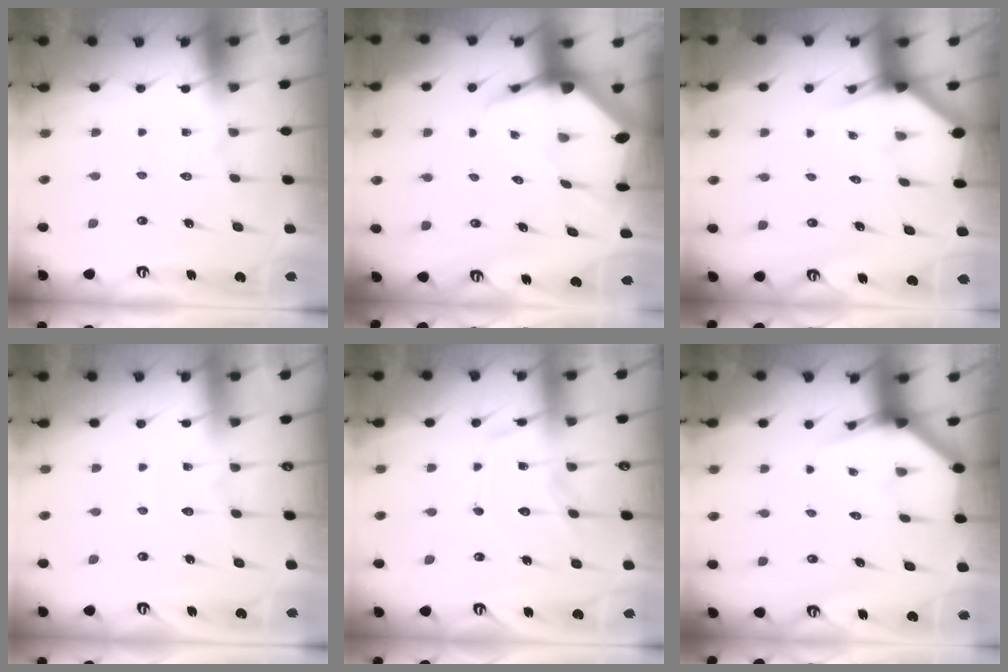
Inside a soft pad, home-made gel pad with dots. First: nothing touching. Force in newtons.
{"total": 5.4, "press": 5.3, "slide": 0.5}
{"total": 2.9, "press": 2.9, "slide": 0.1}
{"total": 3.7, "press": 3.7, "slide": 0.4}
{"total": 12.3, "press": 12.2, "slide": 1.1}
{"total": 3.8, "press": 3.8, "slide": 0.2}